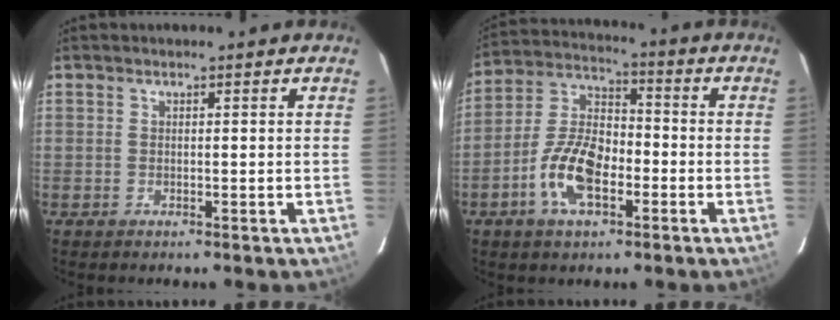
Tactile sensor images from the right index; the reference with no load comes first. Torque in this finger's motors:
{"motor_torque": [0.49, -0.02, 0.34, 0.11]}